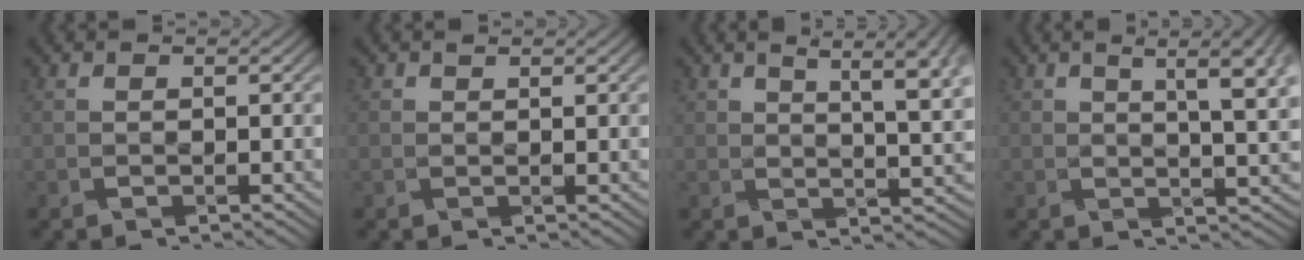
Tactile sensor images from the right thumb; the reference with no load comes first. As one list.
[{"total": 0.7, "force": [0.6, 0.3, 0.2], "torque": [-0.002, -0.001, 0.010]}, {"total": 9.4, "force": [4.3, 3.0, 7.8], "torque": [-0.102, 0.021, 0.056]}, {"total": 8.8, "force": [3.5, 2.9, 7.5], "torque": [-0.089, 0.020, 0.040]}]